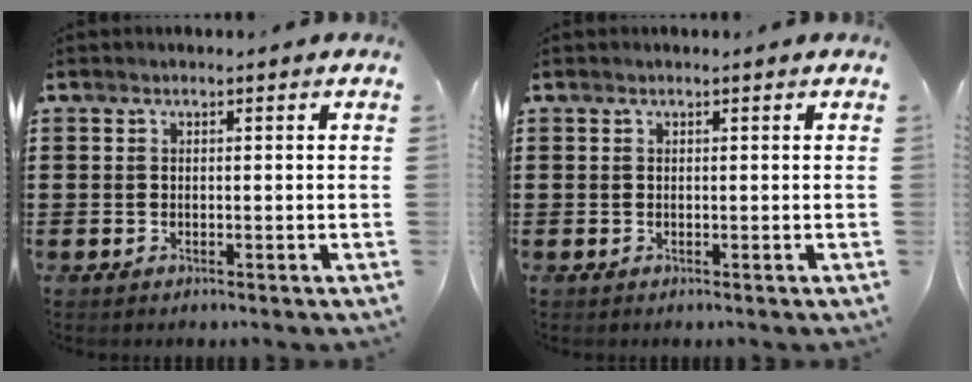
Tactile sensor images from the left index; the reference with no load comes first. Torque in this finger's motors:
{"motor_torque": [0.00, 0.00, 0.00, 0.00]}